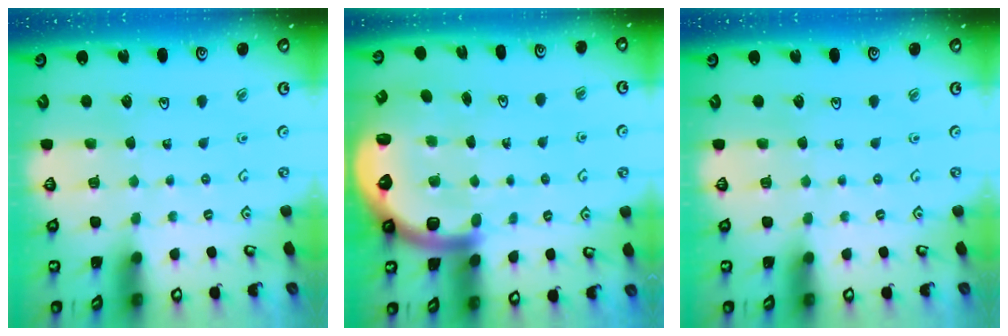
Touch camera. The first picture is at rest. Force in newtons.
{"total": 7.9, "press": 7.6, "slide": 2.1}
{"total": 0.0}